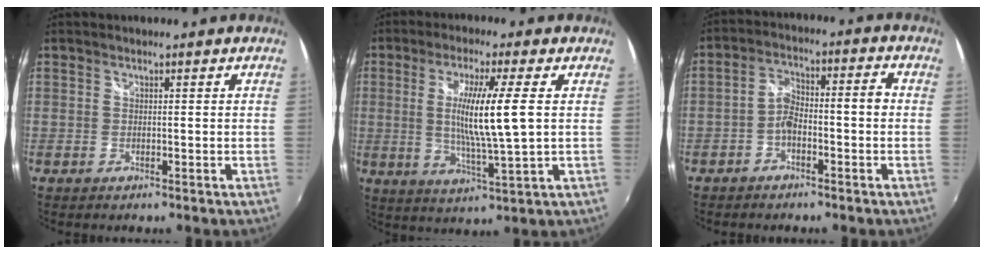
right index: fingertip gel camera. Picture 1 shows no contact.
{"total": 10.4, "force": [1.0, -0.7, 10.3], "torque": [-0.187, -0.016, 0.022]}
{"total": 5.2, "force": [-2.7, 1.9, 4.0], "torque": [-0.083, 0.015, -0.045]}